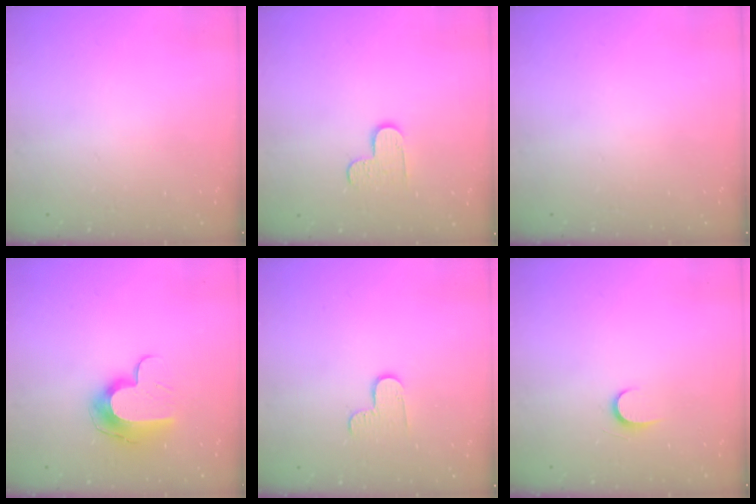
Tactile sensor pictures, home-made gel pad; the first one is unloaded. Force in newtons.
{"total": 5.3, "press": 5.3, "slide": 0.3}
{"total": 0.0}
{"total": 10.0, "press": 9.9, "slide": 1.1}
{"total": 5.1, "press": 5.0, "slide": 0.5}
{"total": 4.9, "press": 4.8, "slide": 0.5}